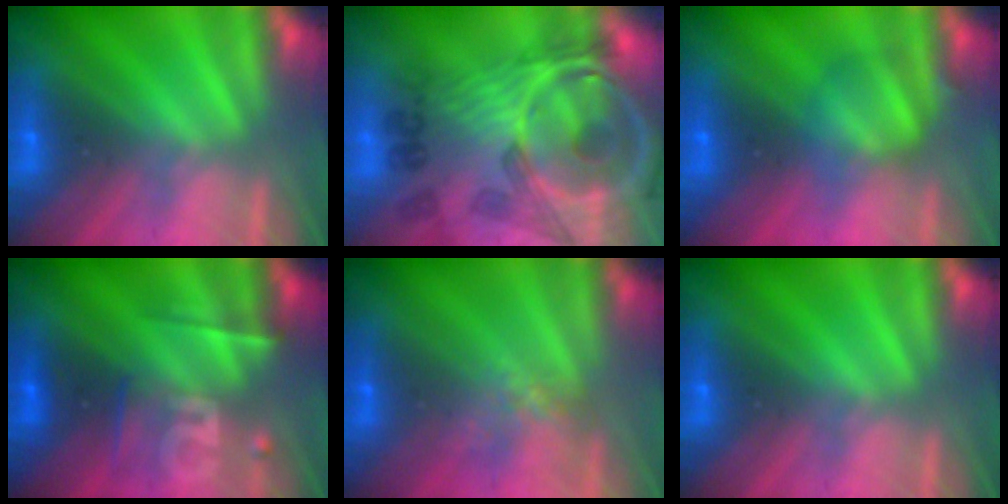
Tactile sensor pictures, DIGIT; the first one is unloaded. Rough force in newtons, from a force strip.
{"total": 7.7}
{"total": 2.5}
{"total": 2.4}
{"total": 3.8}
{"total": 0.0}